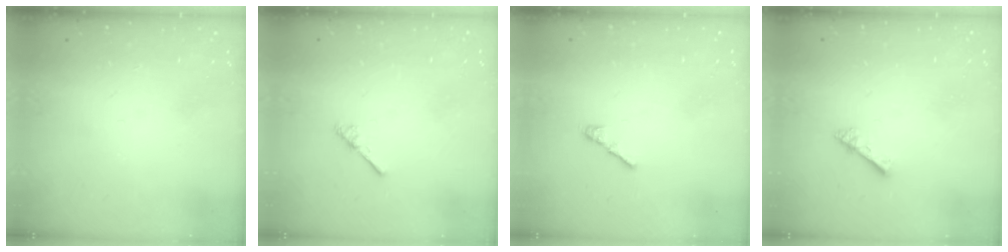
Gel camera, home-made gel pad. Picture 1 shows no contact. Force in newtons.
{"total": 3.0, "press": 3.0, "slide": 0.3}
{"total": 3.0, "press": 2.9, "slide": 0.8}
{"total": 2.7, "press": 2.7, "slide": 0.2}